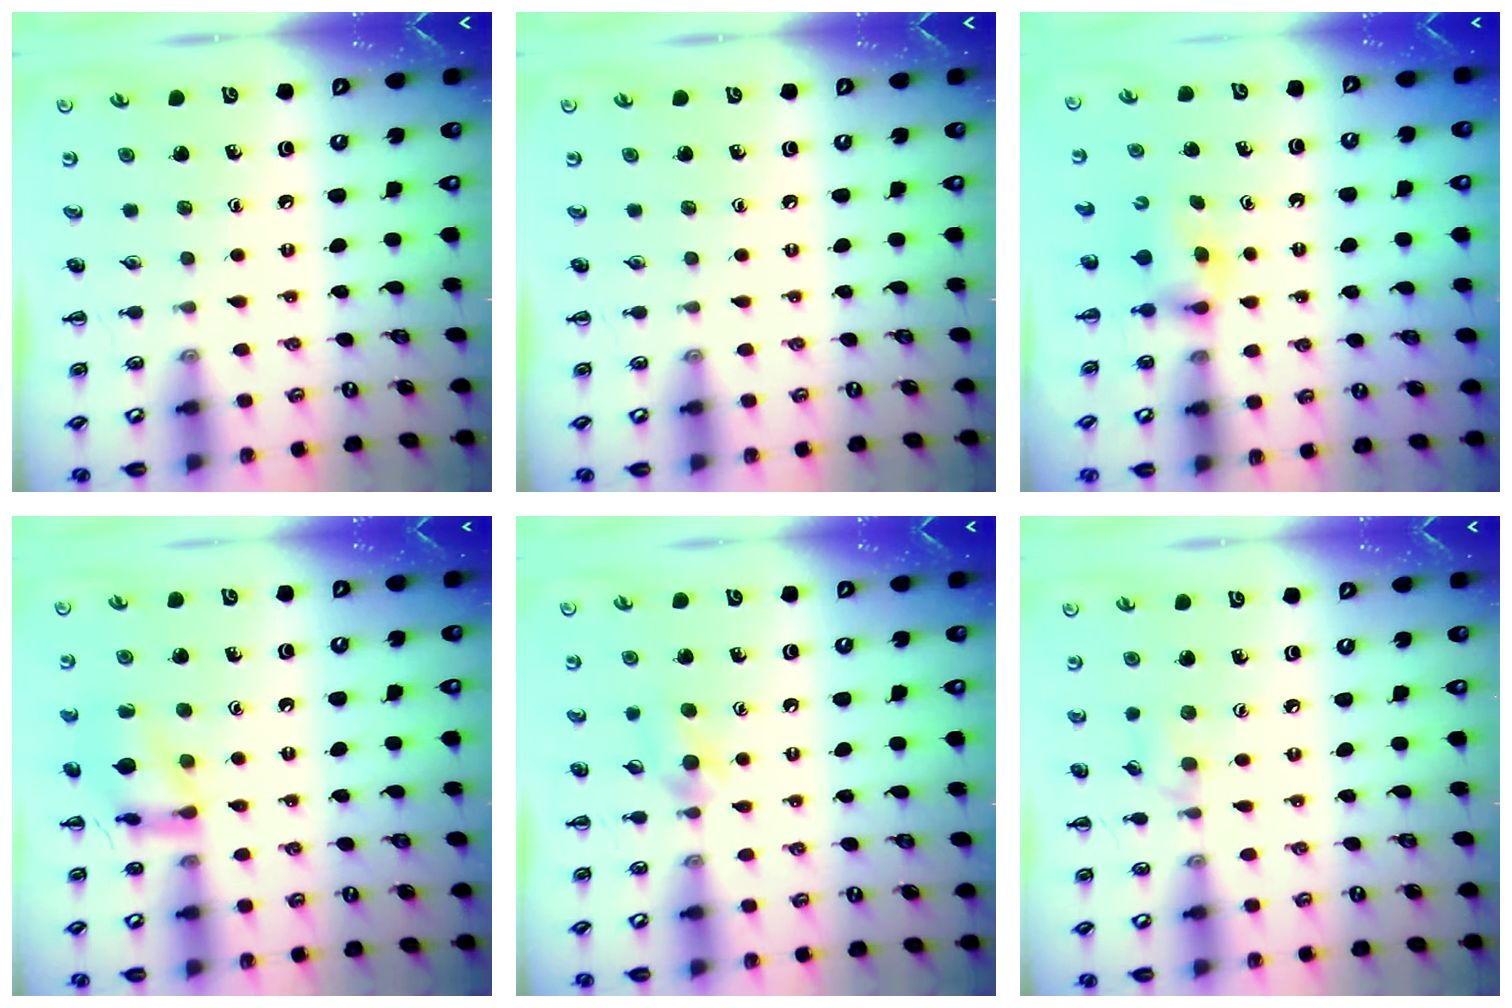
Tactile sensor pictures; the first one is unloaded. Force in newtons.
{"total": 0.0}
{"total": 2.5, "press": 2.2, "slide": 1.2}
{"total": 11.5, "press": 11.5, "slide": 0.4}
{"total": 4.6, "press": 4.3, "slide": 1.6}
{"total": 6.1, "press": 5.7, "slide": 2.3}